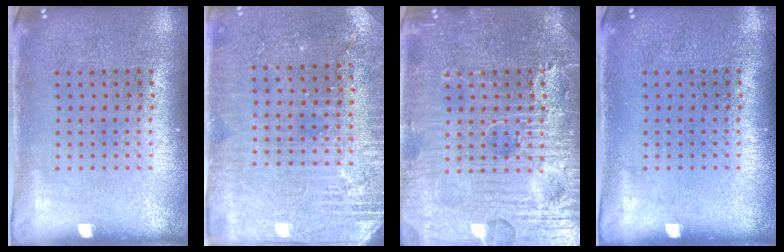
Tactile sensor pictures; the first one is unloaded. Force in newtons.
{"total": 2.9, "press": 2.8, "slide": 0.4}
{"total": 7.7, "press": 7.6, "slide": 0.8}
{"total": 0.0}